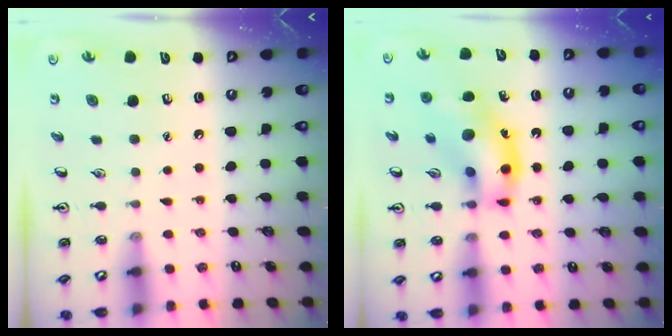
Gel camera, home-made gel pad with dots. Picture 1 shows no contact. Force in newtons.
{"total": 15.3, "press": 15.1, "slide": 2.8}